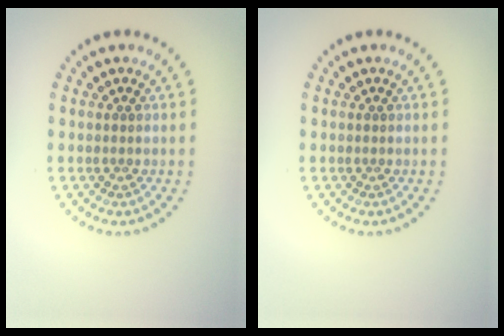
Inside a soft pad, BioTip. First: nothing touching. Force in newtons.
{"total": 0.0}